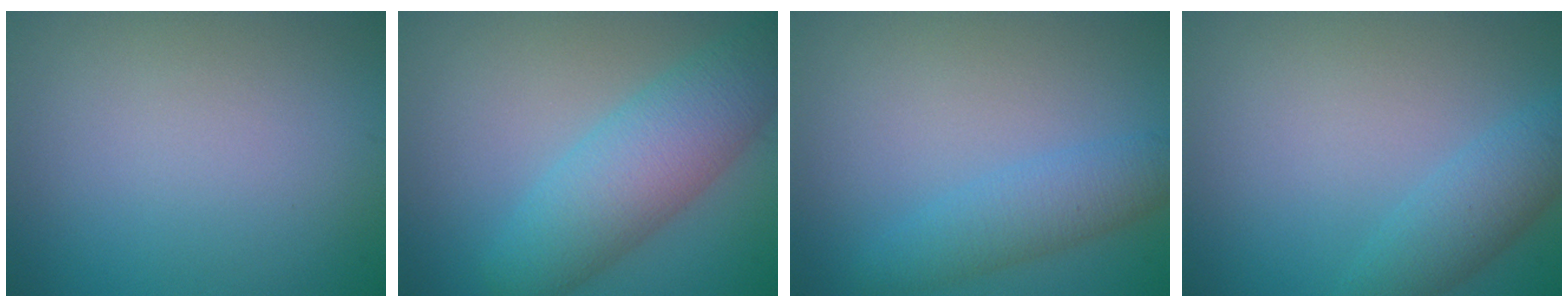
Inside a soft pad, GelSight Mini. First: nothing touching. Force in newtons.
{"total": 6.7, "press": 6.7, "slide": 0.2}
{"total": 3.3, "press": 3.3, "slide": 0.0}
{"total": 3.2, "press": 3.1, "slide": 0.2}